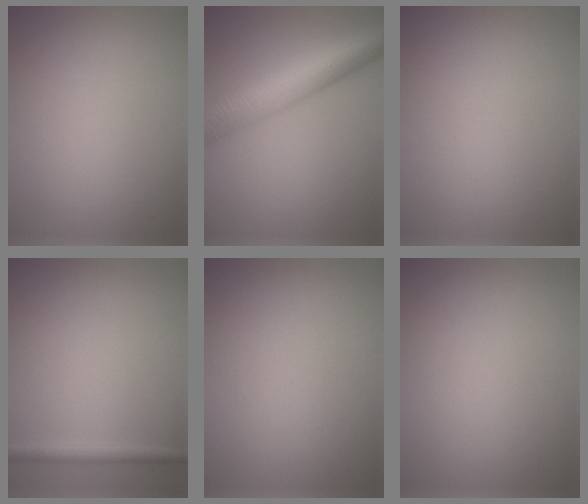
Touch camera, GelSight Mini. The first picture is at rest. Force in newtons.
{"total": 8.2, "press": 8.2, "slide": 0.2}
{"total": 0.0}
{"total": 1.6, "press": 1.6, "slide": 0.1}
{"total": 0.0}
{"total": 0.0}